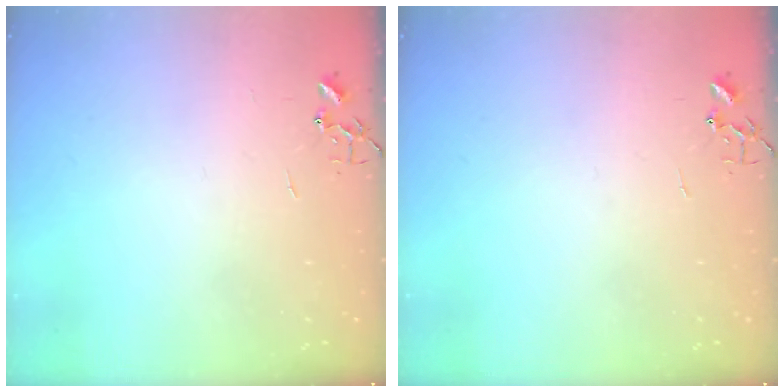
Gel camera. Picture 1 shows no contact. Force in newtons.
{"total": 0.0}